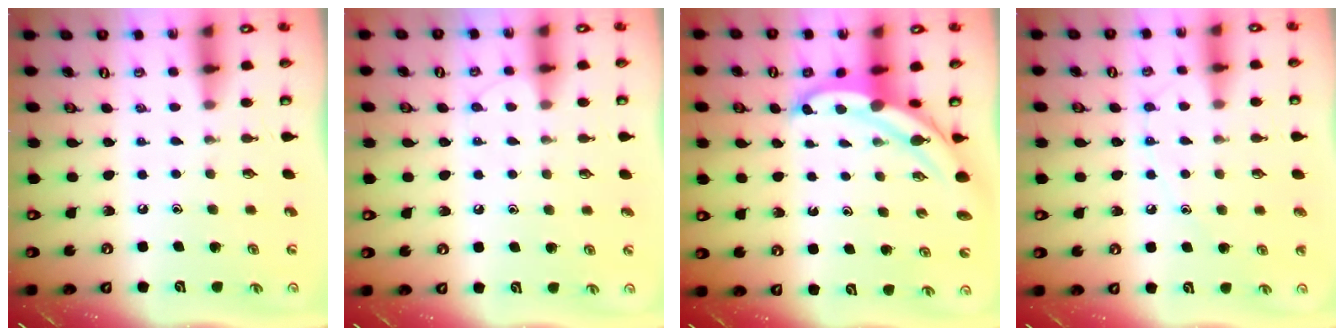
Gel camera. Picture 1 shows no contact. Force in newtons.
{"total": 6.6, "press": 6.5, "slide": 0.8}
{"total": 5.6, "press": 5.6, "slide": 0.3}
{"total": 7.9, "press": 7.9, "slide": 0.6}